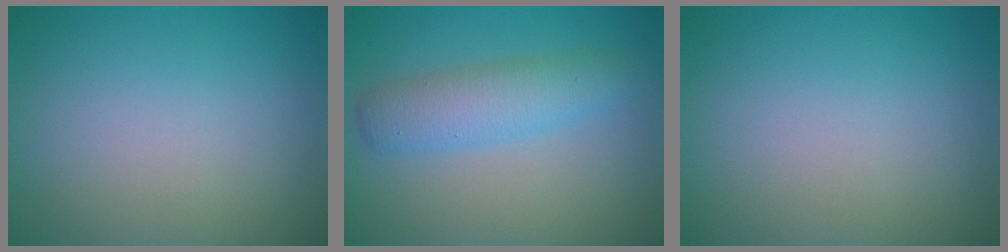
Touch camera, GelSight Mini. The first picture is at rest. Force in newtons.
{"total": 3.9, "press": 3.9, "slide": 0.1}
{"total": 0.0}